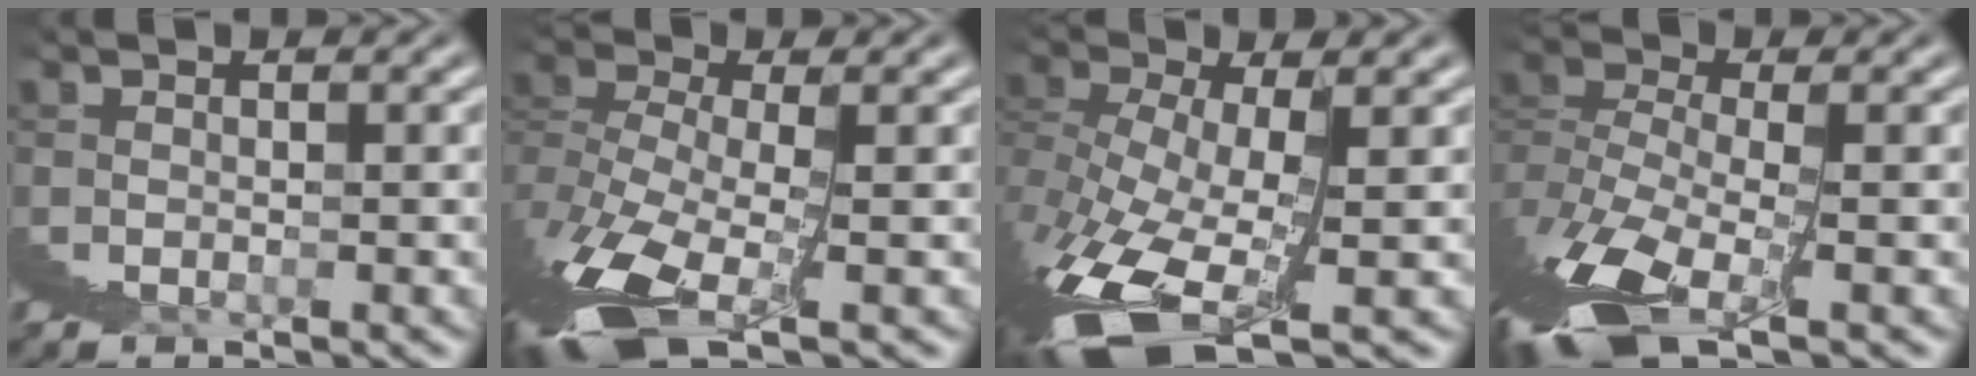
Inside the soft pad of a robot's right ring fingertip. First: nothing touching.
{"total": 3.7, "force": [-0.5, 0.2, 3.7], "torque": [-0.070, -0.012, 0.002]}
{"total": 5.9, "force": [-2.3, 1.5, 5.2], "torque": [-0.095, -0.023, -0.013]}
{"total": 4.2, "force": [0.2, 0.5, 4.2], "torque": [-0.068, -0.003, 0.010]}